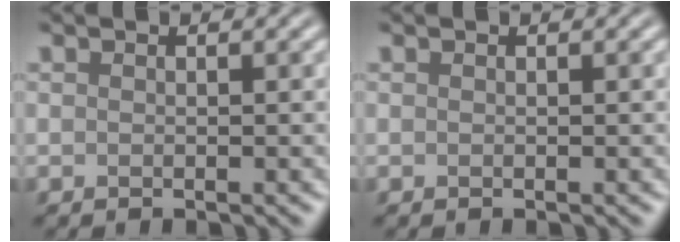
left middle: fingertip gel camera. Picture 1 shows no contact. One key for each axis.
{"total": 0.0}